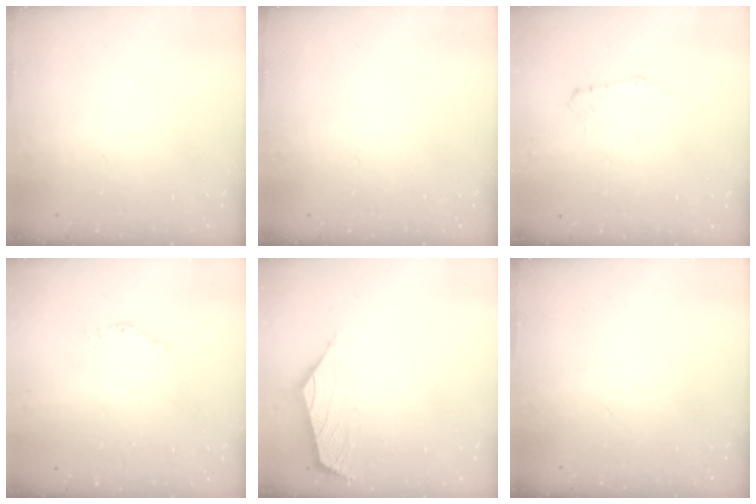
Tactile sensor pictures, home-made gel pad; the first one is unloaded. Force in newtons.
{"total": 0.0}
{"total": 1.1, "press": 1.0, "slide": 0.4}
{"total": 2.6, "press": 2.6, "slide": 0.1}
{"total": 1.6, "press": 1.4, "slide": 0.6}
{"total": 0.0}